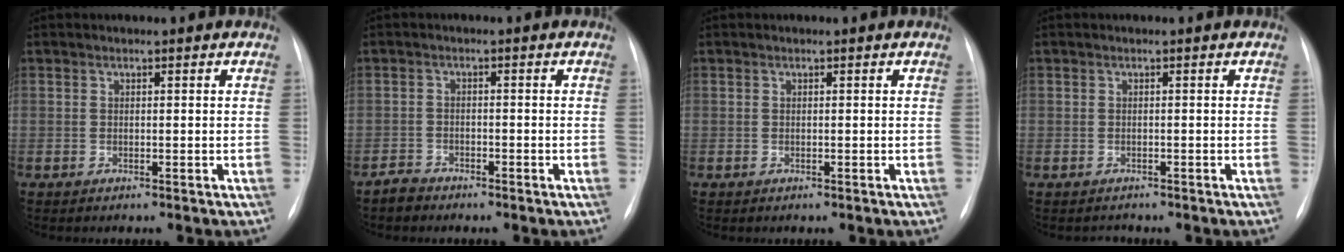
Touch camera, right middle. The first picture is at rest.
{"total": 2.0, "force": [-1.8, 0.9, -0.1], "torque": [-0.003, 0.003, -0.034]}
{"total": 0.0}
{"total": 1.2, "force": [-0.9, 0.7, -0.3], "torque": [-0.003, 0.000, -0.016]}